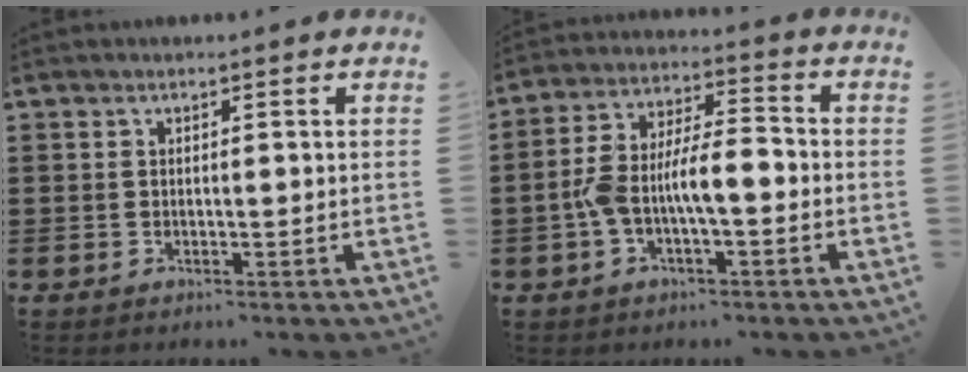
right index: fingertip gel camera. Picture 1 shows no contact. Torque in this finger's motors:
{"motor_torque": [1.14, -1.00, 0.32, 0.21]}